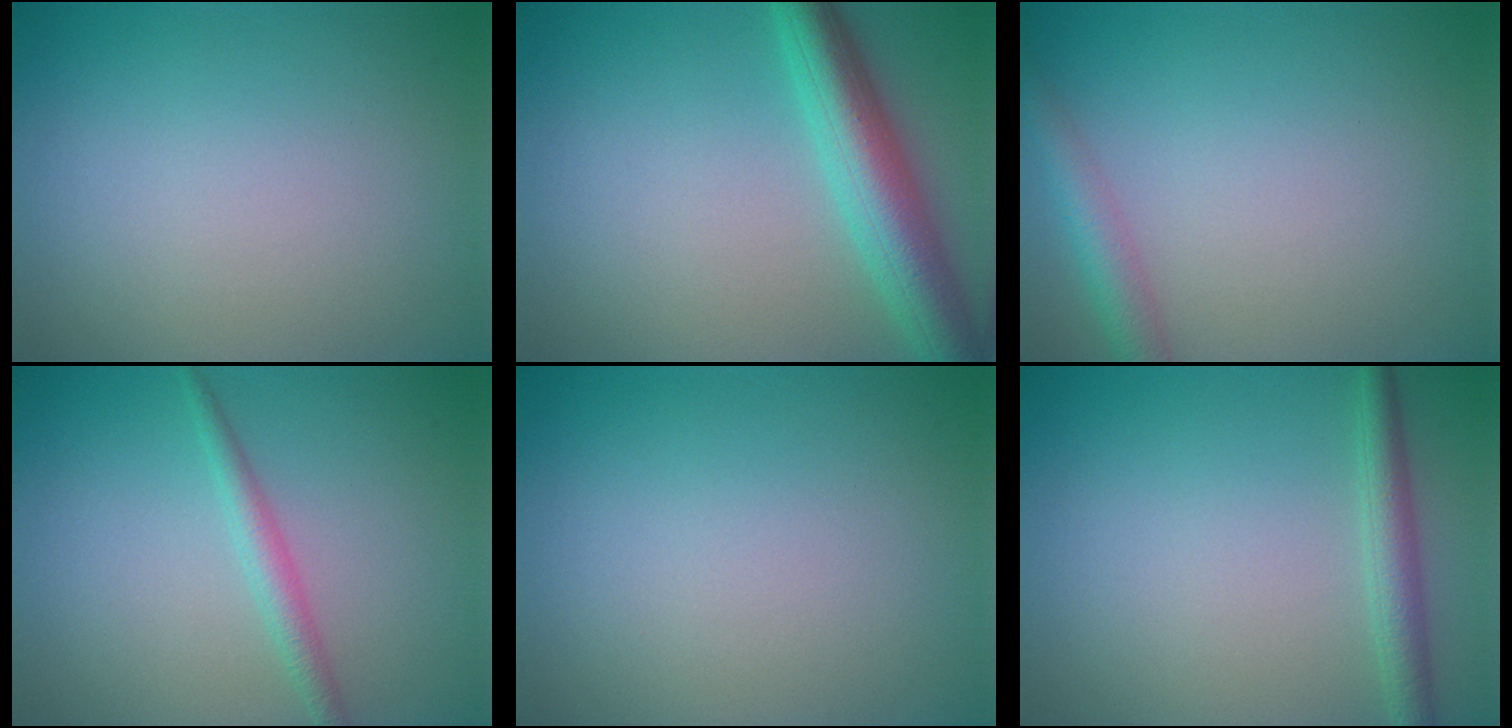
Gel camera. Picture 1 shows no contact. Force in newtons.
{"total": 6.2, "press": 6.2, "slide": 0.3}
{"total": 3.0, "press": 3.0, "slide": 0.1}
{"total": 1.9, "press": 1.9, "slide": 0.1}
{"total": 0.0}
{"total": 2.4, "press": 2.4, "slide": 0.0}